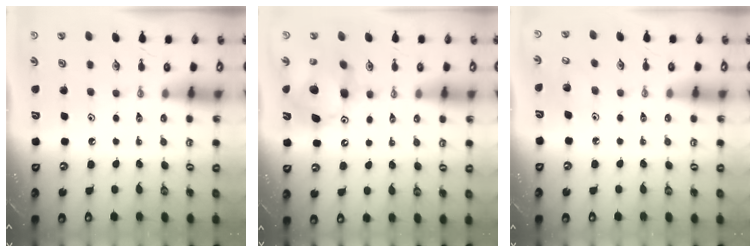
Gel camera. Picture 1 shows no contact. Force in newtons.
{"total": 12.7, "press": 12.6, "slide": 1.2}
{"total": 4.5, "press": 4.5, "slide": 0.3}